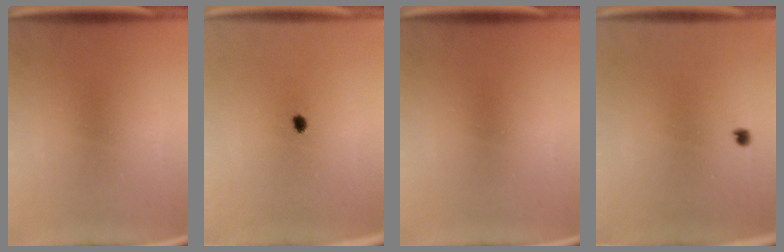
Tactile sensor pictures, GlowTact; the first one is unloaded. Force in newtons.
{"total": 1.5}
{"total": 0.0}
{"total": 1.0}